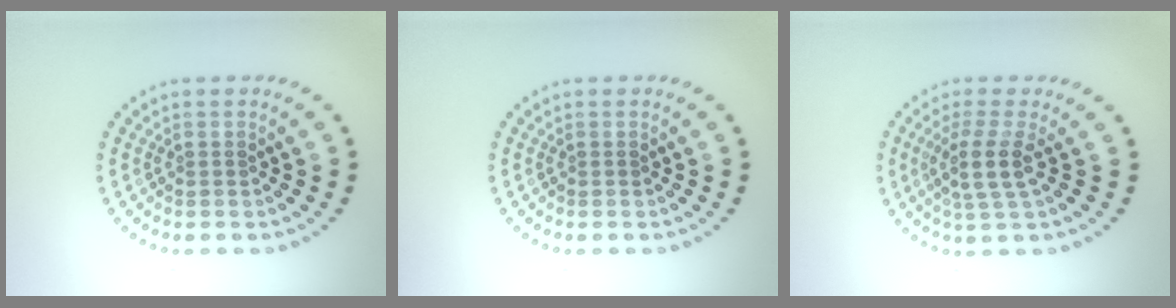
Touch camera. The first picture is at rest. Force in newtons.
{"total": 0.0}
{"total": 3.0, "press": 2.2, "slide": 2.0}